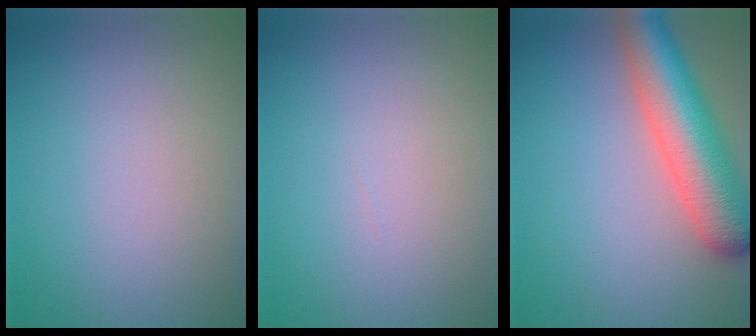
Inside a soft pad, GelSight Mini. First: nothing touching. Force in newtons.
{"total": 0.0}
{"total": 8.4, "press": 8.4, "slide": 0.4}